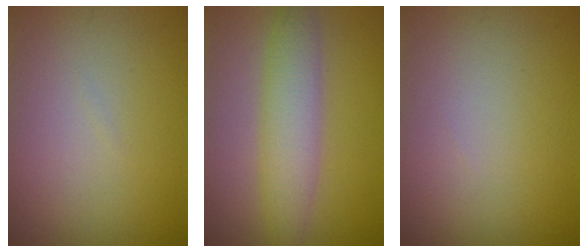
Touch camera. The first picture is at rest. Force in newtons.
{"total": 4.7, "press": 4.7, "slide": 0.1}
{"total": 0.0}